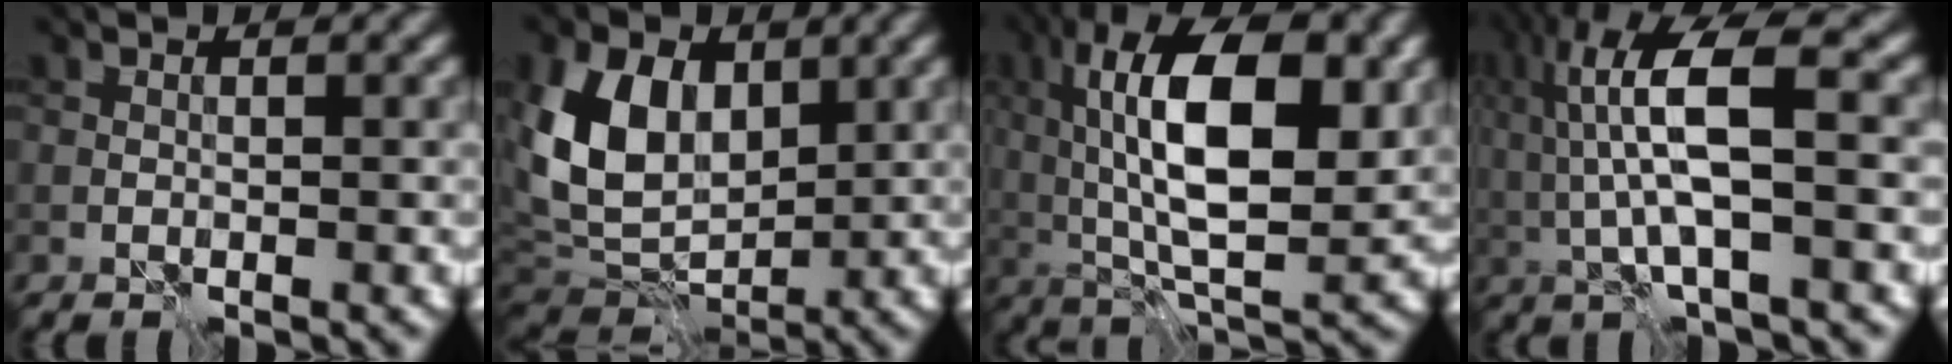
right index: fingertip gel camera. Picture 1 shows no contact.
{"total": 8.1, "force": [1.8, 5.8, 5.4], "torque": [-0.113, -0.008, 0.032]}
{"total": 12.6, "force": [2.4, 5.1, 11.3], "torque": [-0.188, 0.010, 0.038]}
{"total": 8.4, "force": [1.3, 2.3, 8.0], "torque": [-0.162, 0.012, 0.025]}